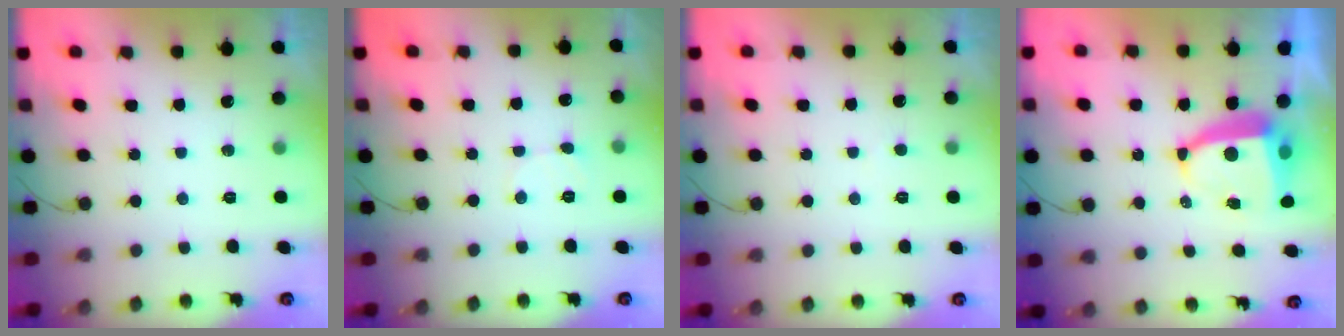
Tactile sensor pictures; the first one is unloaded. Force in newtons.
{"total": 2.9, "press": 2.9, "slide": 0.3}
{"total": 1.4, "press": 1.4, "slide": 0.2}
{"total": 8.3, "press": 8.3, "slide": 1.0}